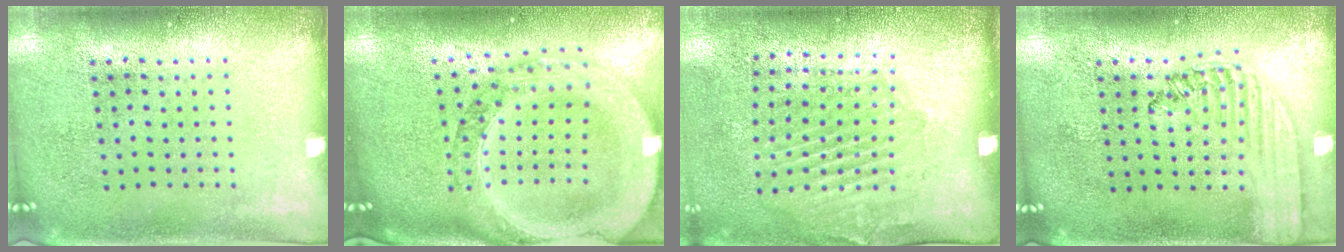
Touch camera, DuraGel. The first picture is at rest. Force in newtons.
{"total": 3.6, "press": 2.9, "slide": 2.1}
{"total": 1.9, "press": 1.2, "slide": 1.5}
{"total": 1.5, "press": 1.4, "slide": 0.6}